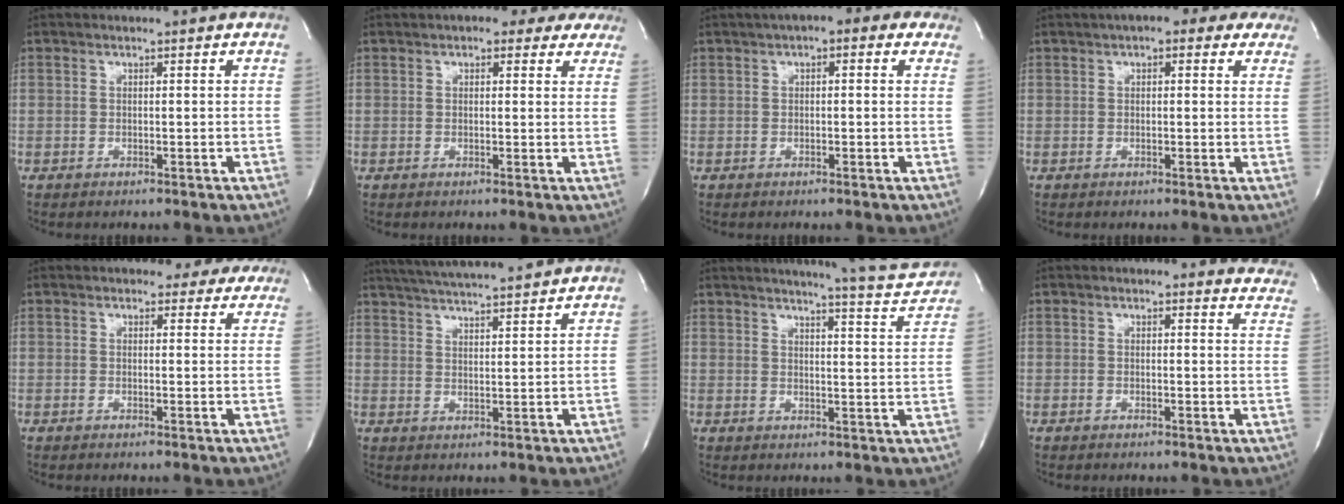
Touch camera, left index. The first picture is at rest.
{"total": 7.9, "force": [6.2, 3.3, 3.6], "torque": [-0.027, 0.017, 0.066]}
{"total": 7.4, "force": [4.7, 2.8, 4.9], "torque": [-0.064, 0.035, 0.058]}
{"total": 8.9, "force": [6.4, 3.4, 5.3], "torque": [-0.058, 0.028, 0.073]}
{"total": 6.3, "force": [5.7, 2.5, 1.1], "torque": [0.009, -0.001, 0.050]}
{"total": 13.7, "force": [12.4, 0.3, 5.9], "torque": [-0.111, 0.011, 0.181]}
{"total": 12.1, "force": [11.5, -0.2, 3.9], "torque": [-0.052, -0.057, 0.123]}
{"total": 10.7, "force": [10.4, 2.4, 1.3], "torque": [0.024, -0.037, 0.075]}